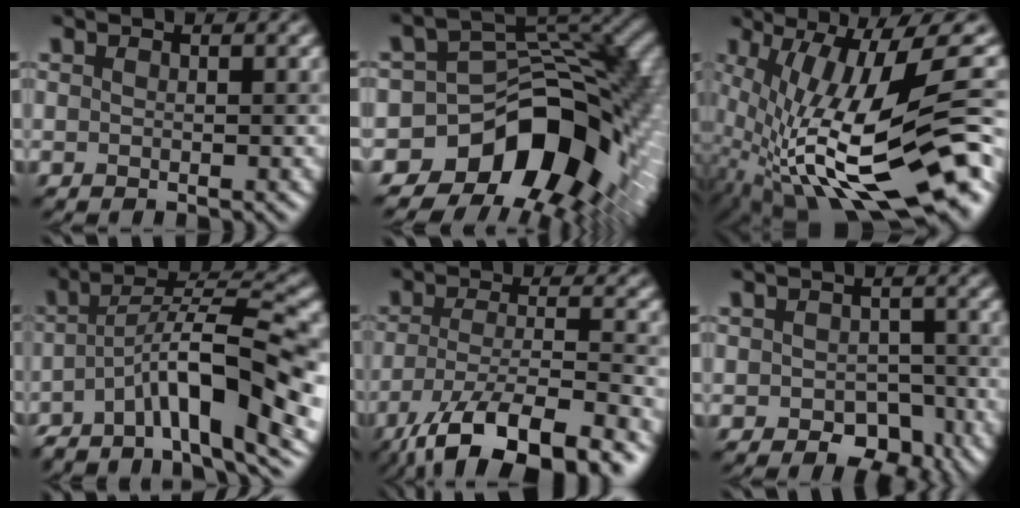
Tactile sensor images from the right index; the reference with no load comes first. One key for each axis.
{"total": 12.3, "fx": -5.2, "fy": 8.3, "fz": 7.5, "tx": -0.091, "ty": 0.005, "tz": -0.093}
{"total": 17.3, "fx": -2.4, "fy": 5.4, "fz": 16.2, "tx": -0.287, "ty": -0.007, "tz": -0.028}
{"total": 11.7, "fx": -4.6, "fy": 3.2, "fz": 10.3, "tx": -0.155, "ty": 0.008, "tz": -0.083}
{"total": 11.2, "fx": -7.2, "fy": 3.8, "fz": 7.7, "tx": -0.145, "ty": -0.010, "tz": -0.128}
{"total": 3.9, "fx": -1.6, "fy": 2.7, "fz": 2.4, "tx": -0.027, "ty": -0.009, "tz": -0.025}